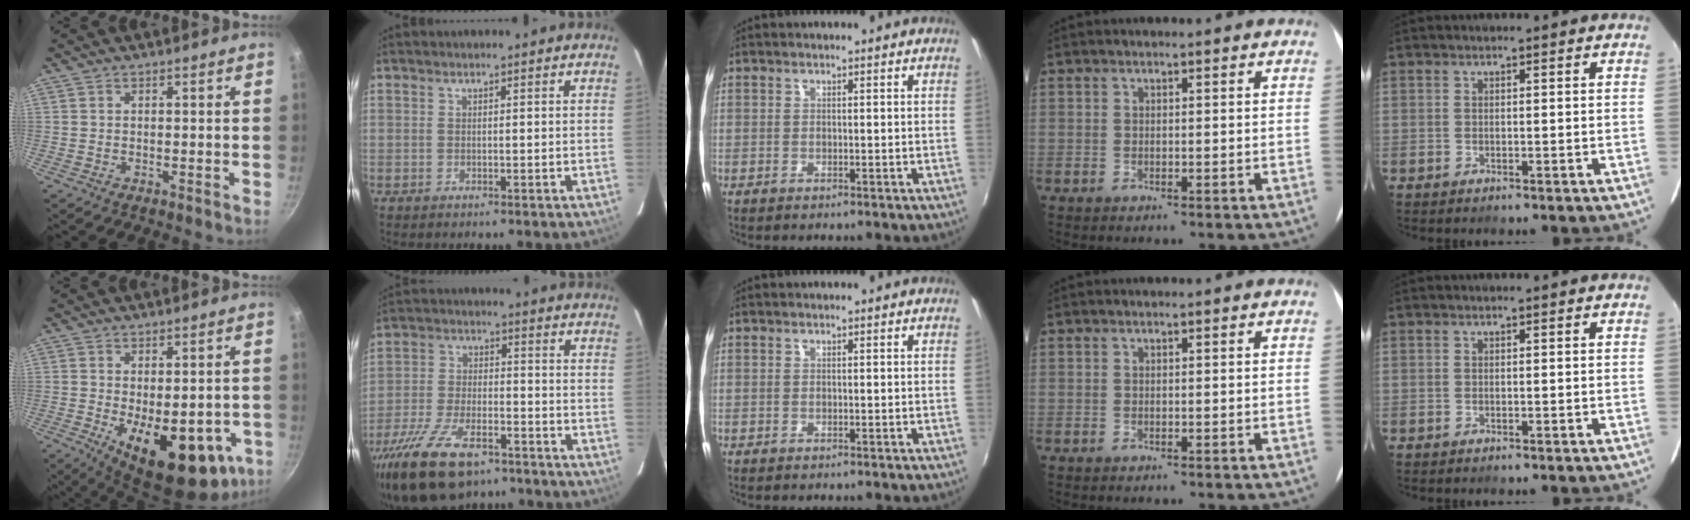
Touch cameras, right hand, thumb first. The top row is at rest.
{"thumb": {"total": 19.2, "force": [-5.2, 9.0, 16.1], "torque": [-0.186, -0.016, -0.053]}, "index": {"total": 17.2, "force": [-12.0, 7.6, 9.7], "torque": [-0.211, -0.026, -0.212]}}